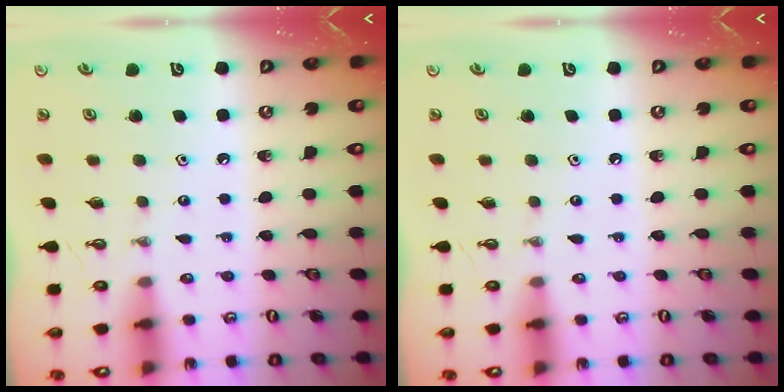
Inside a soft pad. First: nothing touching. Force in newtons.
{"total": 0.0}